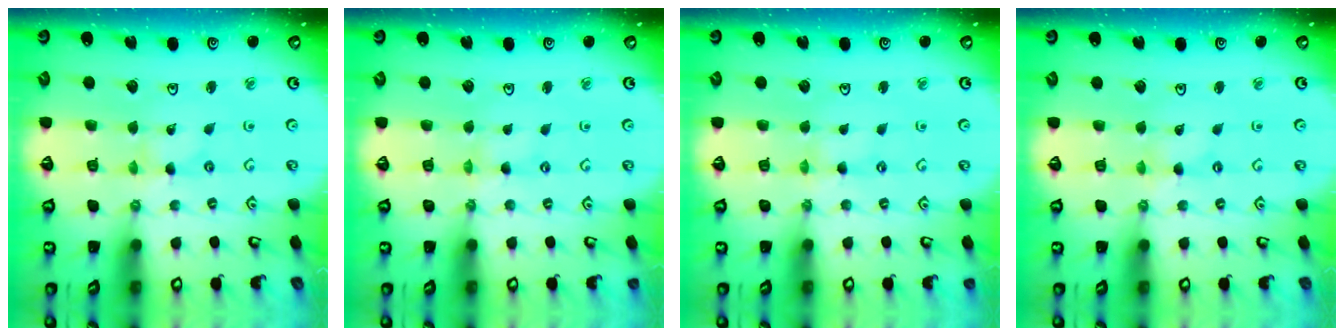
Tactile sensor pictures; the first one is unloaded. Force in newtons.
{"total": 0.0}
{"total": 1.2, "press": 1.2, "slide": 0.3}
{"total": 0.0}